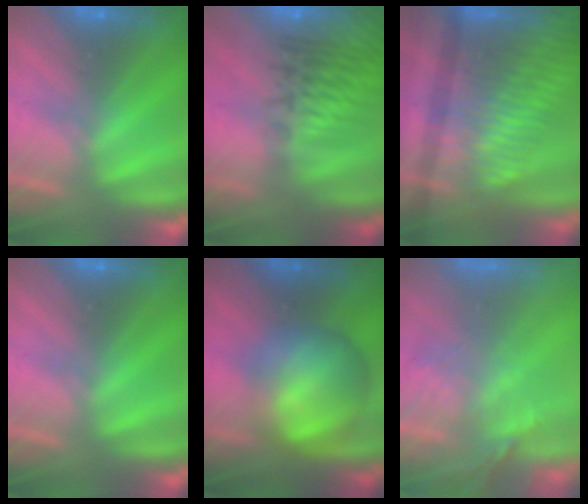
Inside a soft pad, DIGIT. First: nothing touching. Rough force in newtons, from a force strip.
{"total": 12.7}
{"total": 3.3}
{"total": 0.0}
{"total": 7.1}
{"total": 6.9}